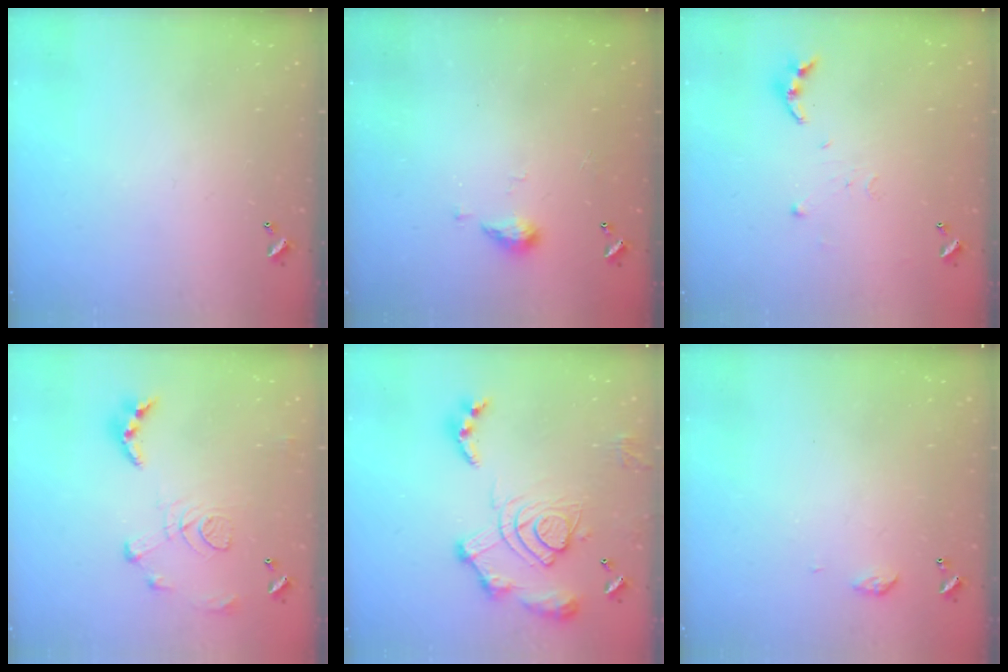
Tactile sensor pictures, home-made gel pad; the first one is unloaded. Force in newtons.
{"total": 3.8, "press": 3.7, "slide": 0.6}
{"total": 4.9, "press": 4.8, "slide": 0.5}
{"total": 11.4, "press": 11.3, "slide": 1.0}
{"total": 17.1, "press": 17.0, "slide": 1.6}
{"total": 4.6, "press": 4.5, "slide": 0.6}